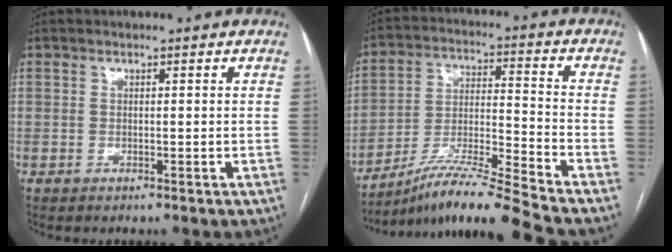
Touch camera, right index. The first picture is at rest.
{"total": 14.5, "force": [-12.9, -2.8, 6.1], "torque": [-0.110, 0.000, -0.231]}